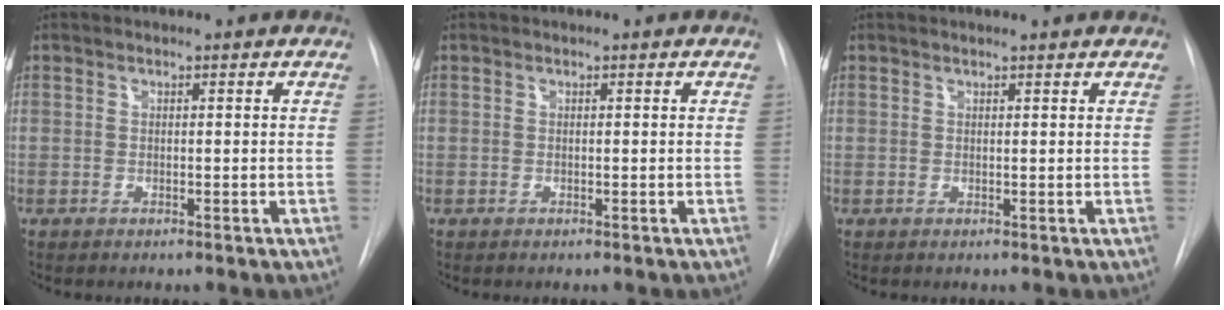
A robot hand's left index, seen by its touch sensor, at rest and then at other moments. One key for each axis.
{"total": 0.0}
{"total": 1.6, "fx": 1.5, "fy": -0.2, "fz": 0.3, "tx": -0.009, "ty": 0.005, "tz": 0.021}